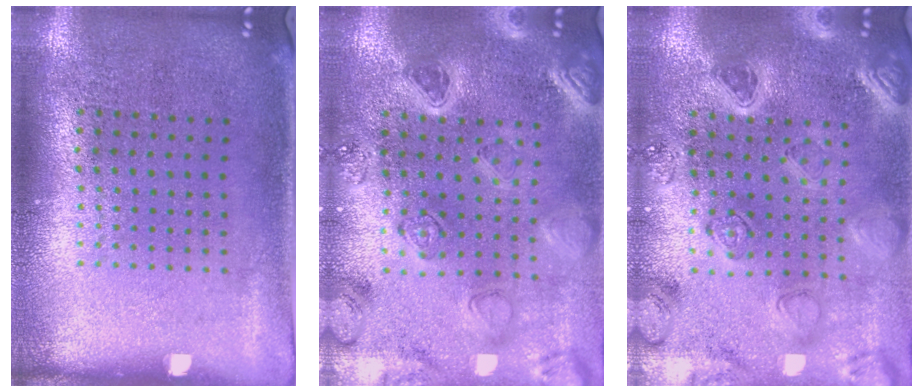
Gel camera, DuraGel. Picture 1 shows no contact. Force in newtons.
{"total": 2.1, "press": 2.1, "slide": 0.4}
{"total": 2.1, "press": 2.1, "slide": 0.4}